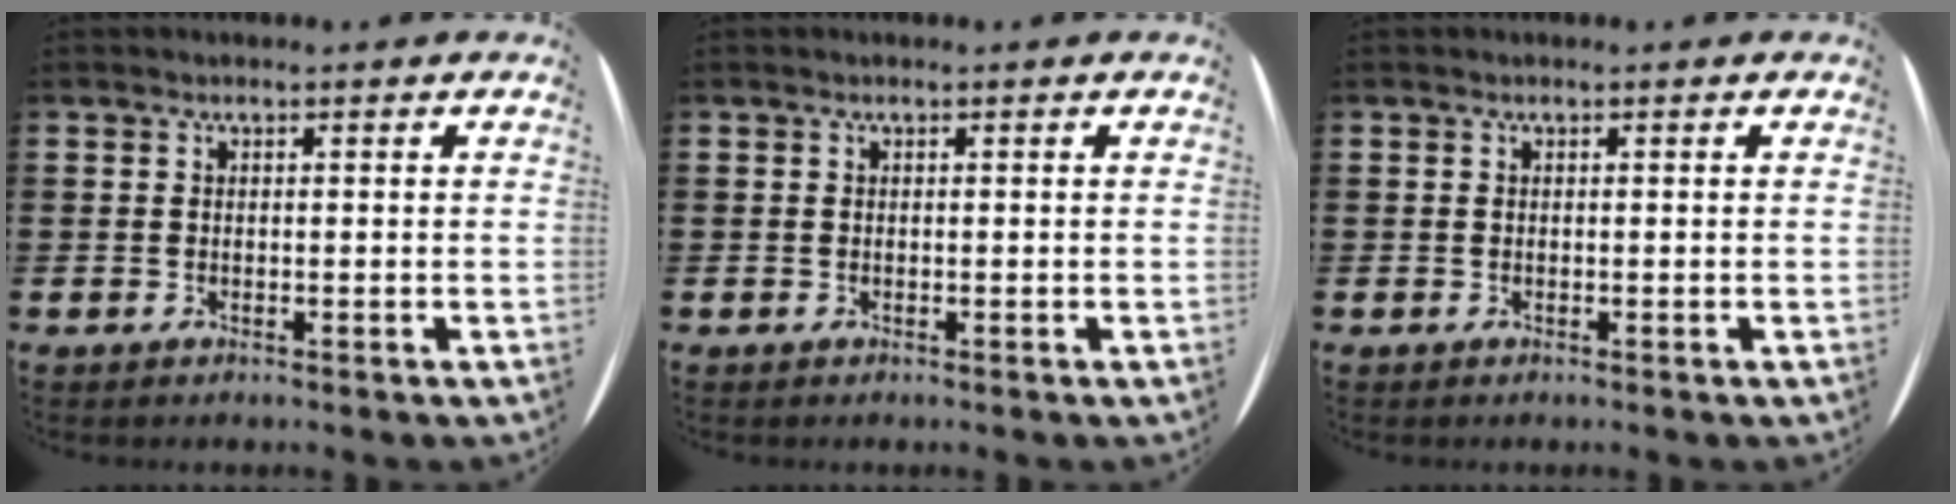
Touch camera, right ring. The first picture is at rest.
{"total": 0.0}
{"total": 0.0}